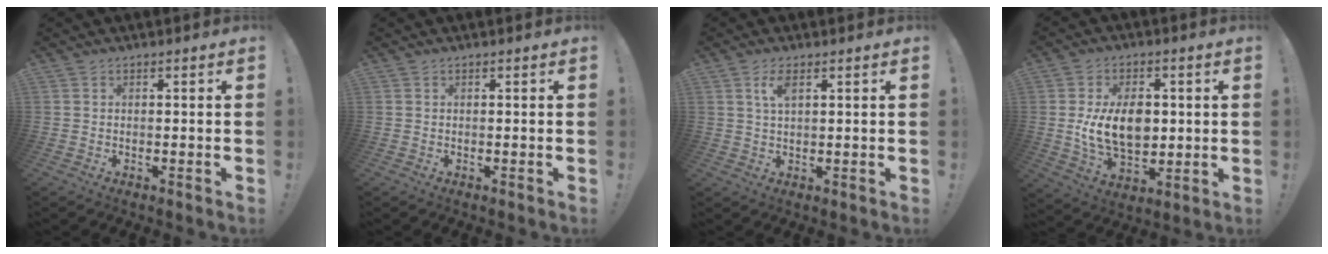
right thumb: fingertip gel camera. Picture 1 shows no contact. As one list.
[{"total": 0.0}, {"total": 3.9, "force": [1.8, 1.5, 3.2], "torque": [-0.057, -0.002, 0.028]}, {"total": 14.1, "force": [0.9, 10.0, 9.9], "torque": [-0.155, -0.008, 0.018]}]